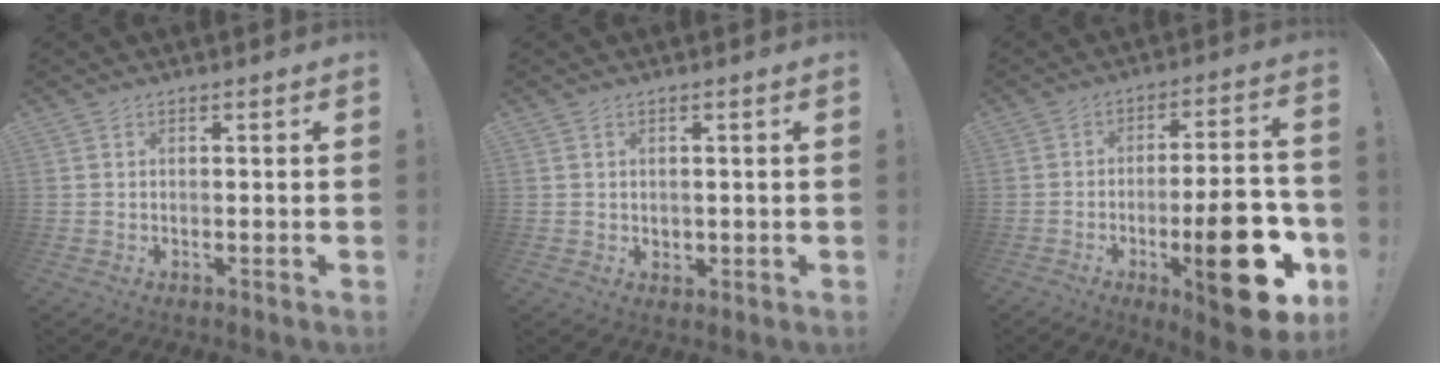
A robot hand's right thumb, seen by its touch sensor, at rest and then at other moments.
{"total": 1.5, "force": [0.7, 1.2, 0.5], "torque": [-0.003, -0.002, 0.012]}
{"total": 21.6, "force": [-7.0, 6.8, 19.2], "torque": [-0.253, 0.025, -0.096]}